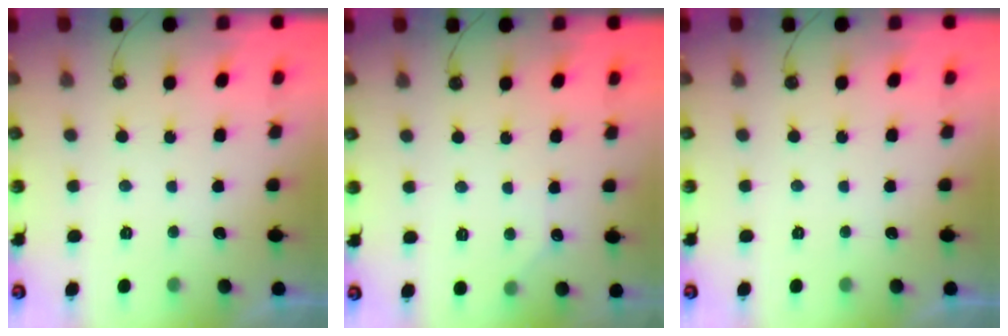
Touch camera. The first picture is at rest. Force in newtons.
{"total": 3.3, "press": 3.3, "slide": 0.5}
{"total": 0.0}